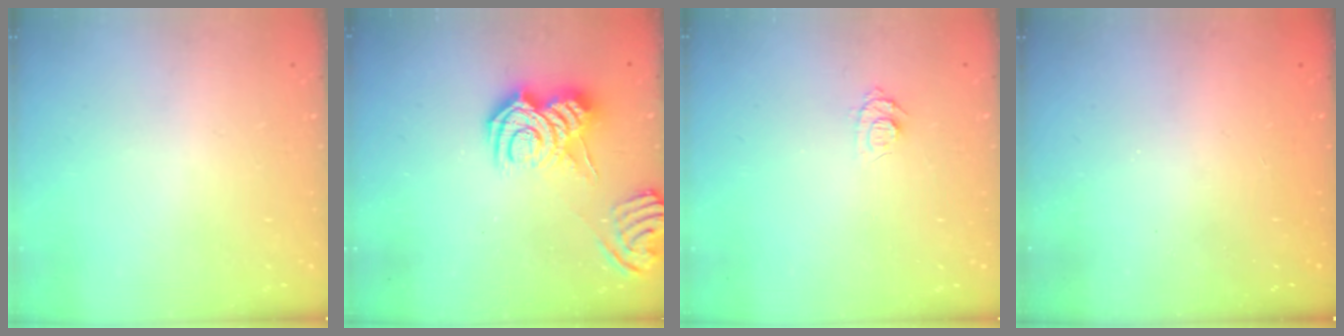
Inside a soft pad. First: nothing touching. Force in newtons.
{"total": 11.6, "press": 11.5, "slide": 0.9}
{"total": 6.2, "press": 6.2, "slide": 0.6}
{"total": 2.5, "press": 2.3, "slide": 0.8}